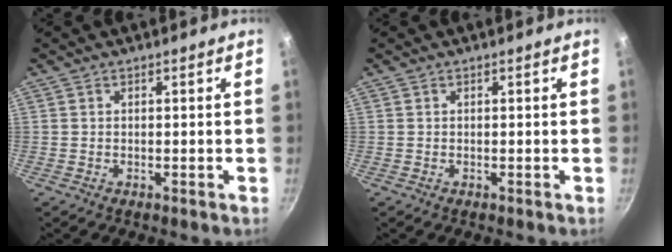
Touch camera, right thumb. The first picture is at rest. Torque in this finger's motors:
{"motor_torque": [0.01, -0.27, 0.20, 0.20, 0.08]}